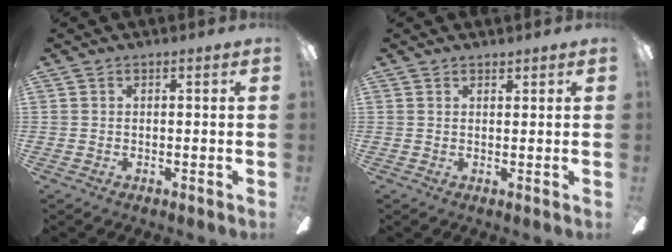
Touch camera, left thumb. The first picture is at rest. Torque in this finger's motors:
{"motor_torque": [0.16, 0.02, -0.58, 0.10, -0.01]}